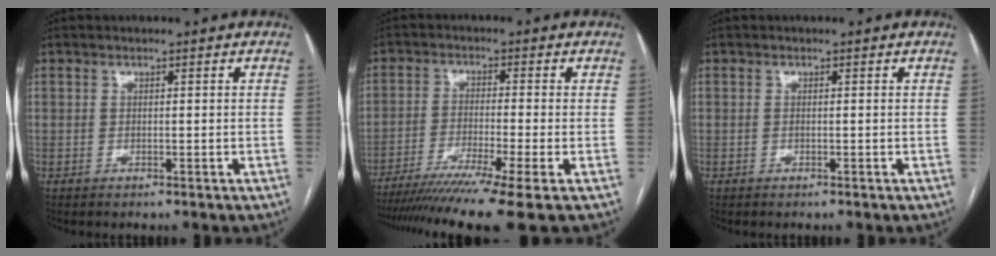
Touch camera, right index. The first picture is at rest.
{"total": 13.6, "force": [-10.4, -2.1, 8.5], "torque": [-0.137, -0.039, -0.164]}
{"total": 0.0}